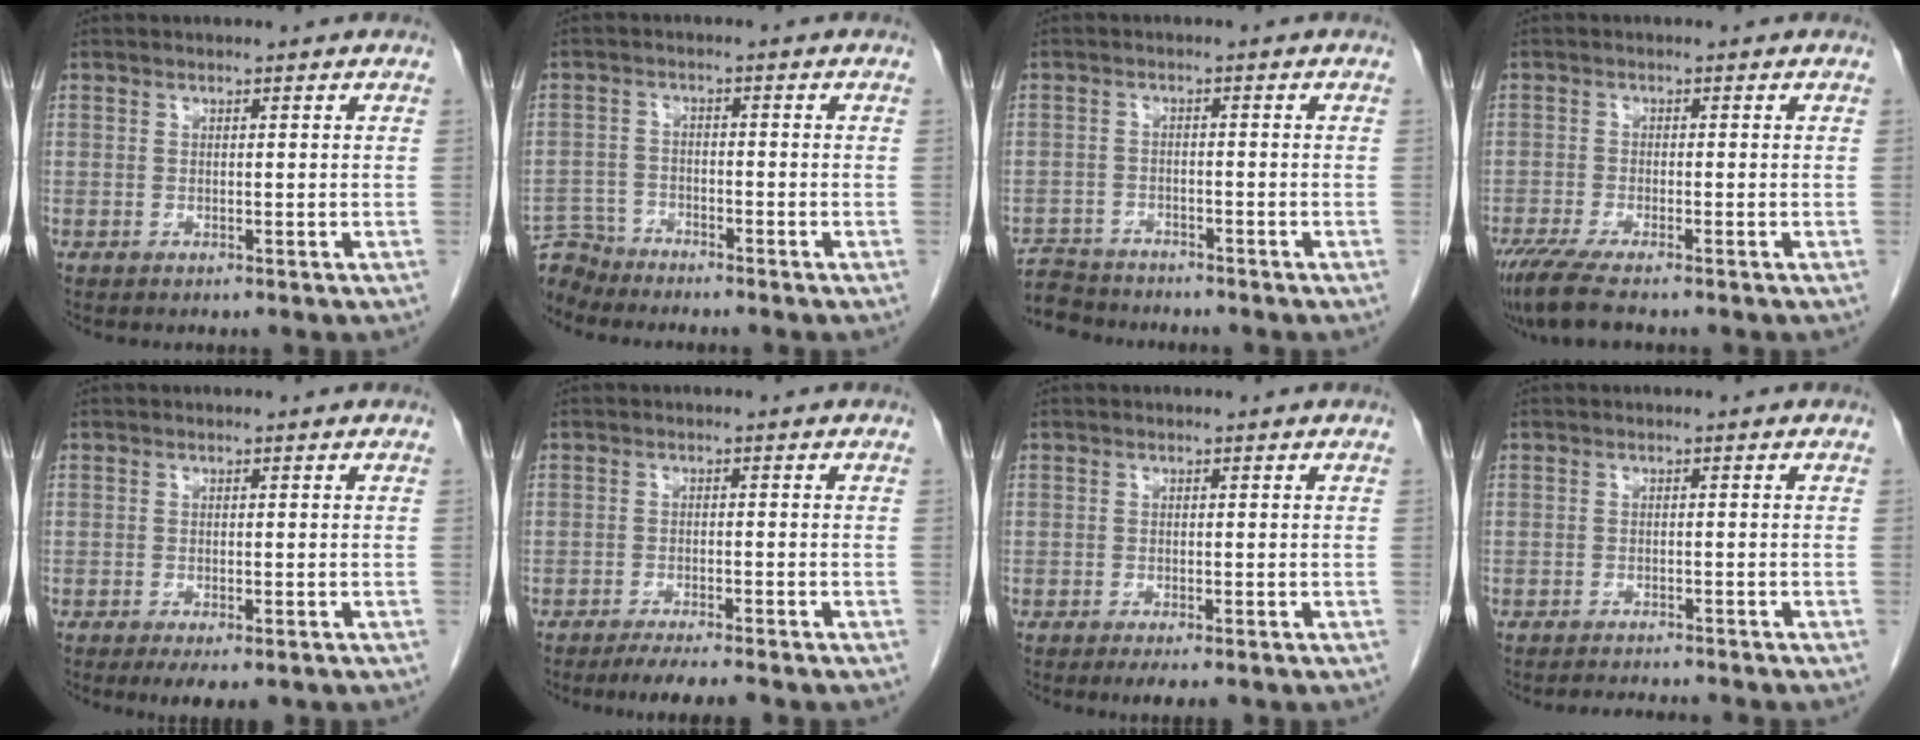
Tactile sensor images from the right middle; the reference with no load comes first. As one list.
[{"total": 4.8, "force": [-4.7, 0.7, -0.8], "torque": [0.019, -0.003, -0.088]}, {"total": 6.0, "force": [-5.8, 1.4, 0.0], "torque": [0.000, -0.004, -0.099]}, {"total": 6.6, "force": [-5.2, 0.4, 4.1], "torque": [-0.069, -0.018, -0.090]}, {"total": 3.9, "force": [-2.6, 1.2, 2.7], "torque": [-0.039, -0.010, -0.034]}, {"total": 5.2, "force": [-4.4, -0.1, 2.8], "torque": [-0.041, -0.014, -0.069]}, {"total": 2.8, "force": [-2.0, 0.6, 1.8], "torque": [-0.028, -0.009, -0.027]}, {"total": 4.0, "force": [-3.9, -0.2, 1.0], "torque": [-0.010, -0.009, -0.055]}]